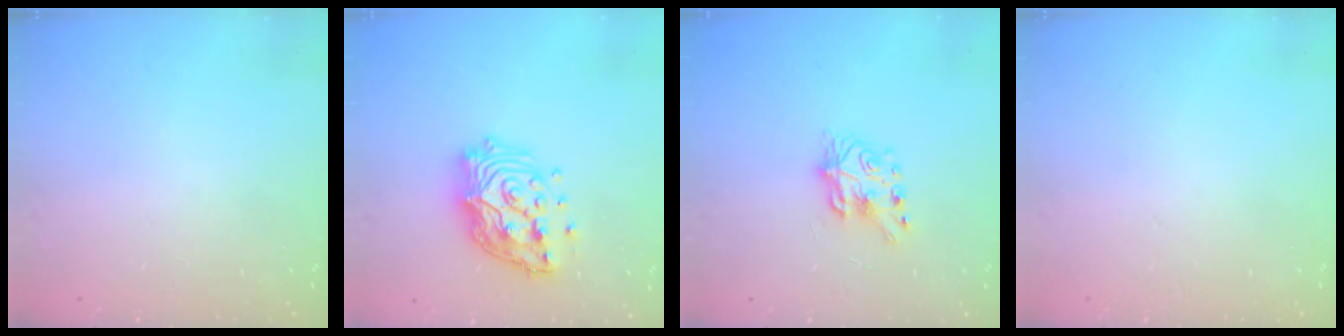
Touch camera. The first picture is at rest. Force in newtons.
{"total": 17.4, "press": 17.1, "slide": 3.2}
{"total": 7.2, "press": 7.2, "slide": 0.4}
{"total": 0.0}